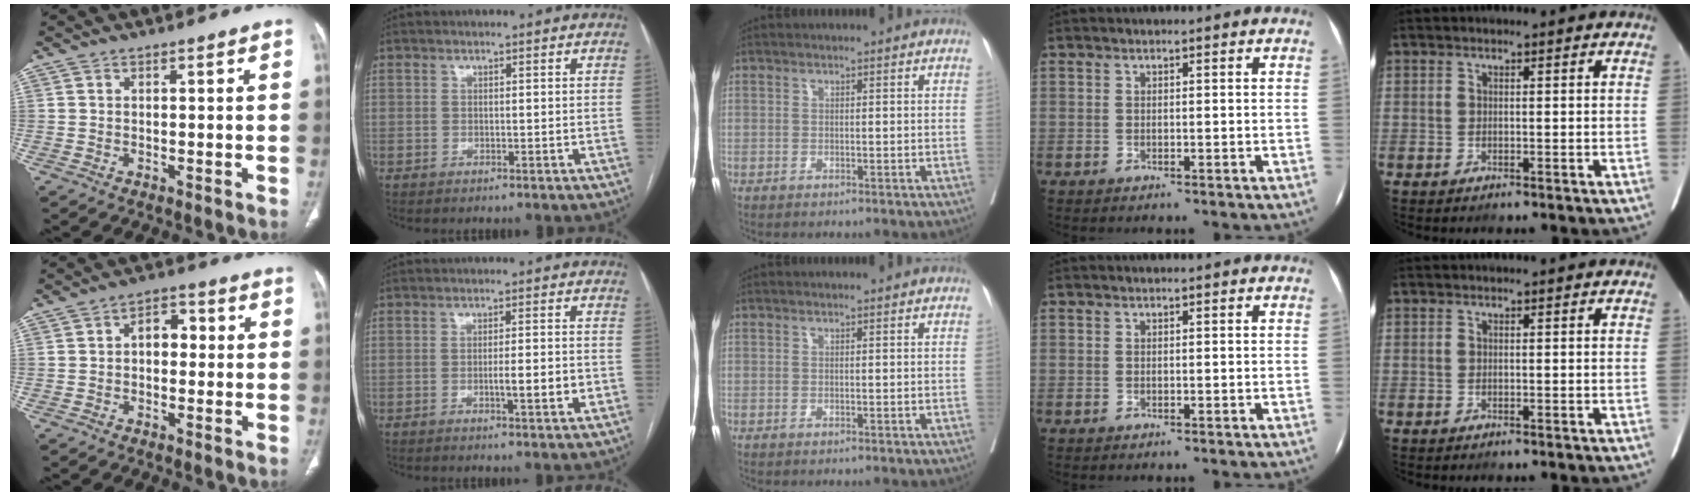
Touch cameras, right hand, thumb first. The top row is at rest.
{"thumb": {"total": 4.9, "force": [0.1, 3.4, 3.6], "torque": [-0.032, 0.020, -0.009]}, "index": {"total": 4.2, "force": [-1.0, 0.5, 4.1], "torque": [-0.066, -0.003, -0.013]}}